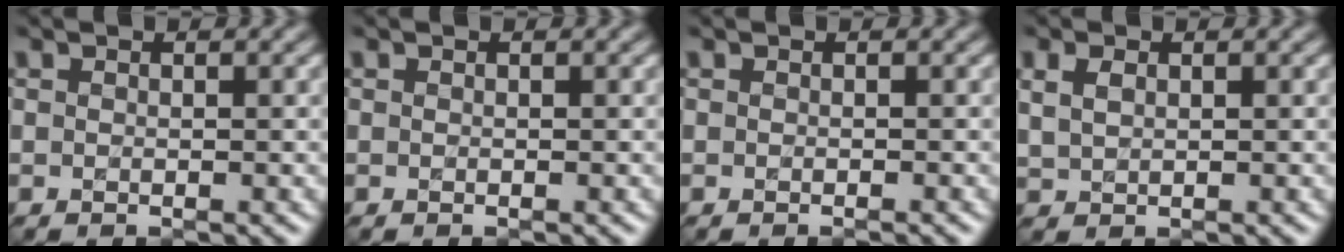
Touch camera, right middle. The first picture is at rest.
{"total": 0.0}
{"total": 0.6, "force": [-0.4, 0.0, 0.4], "torque": [-0.002, 0.000, -0.008]}
{"total": 1.8, "force": [0.8, 1.1, 1.2], "torque": [-0.031, 0.001, 0.020]}